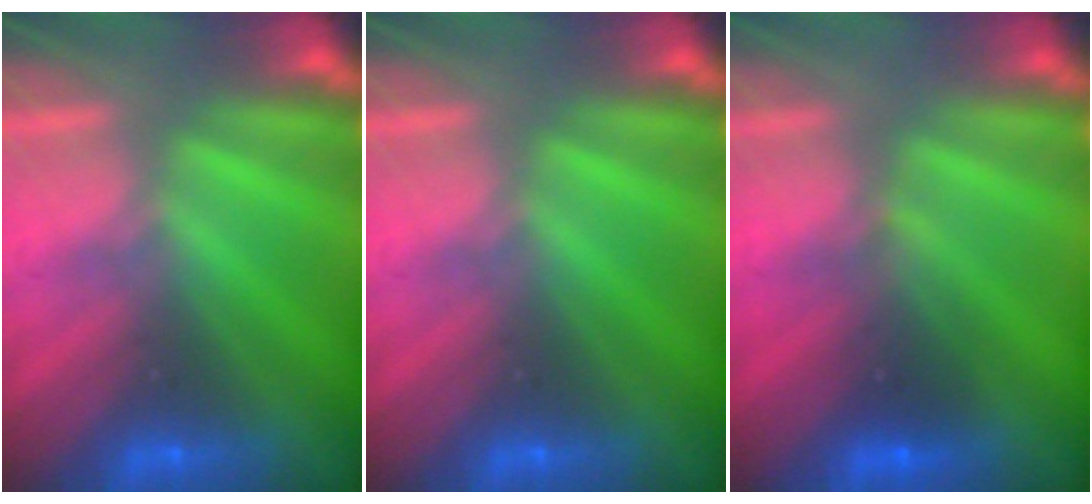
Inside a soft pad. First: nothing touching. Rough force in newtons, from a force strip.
{"total": 0.0}
{"total": 2.8}